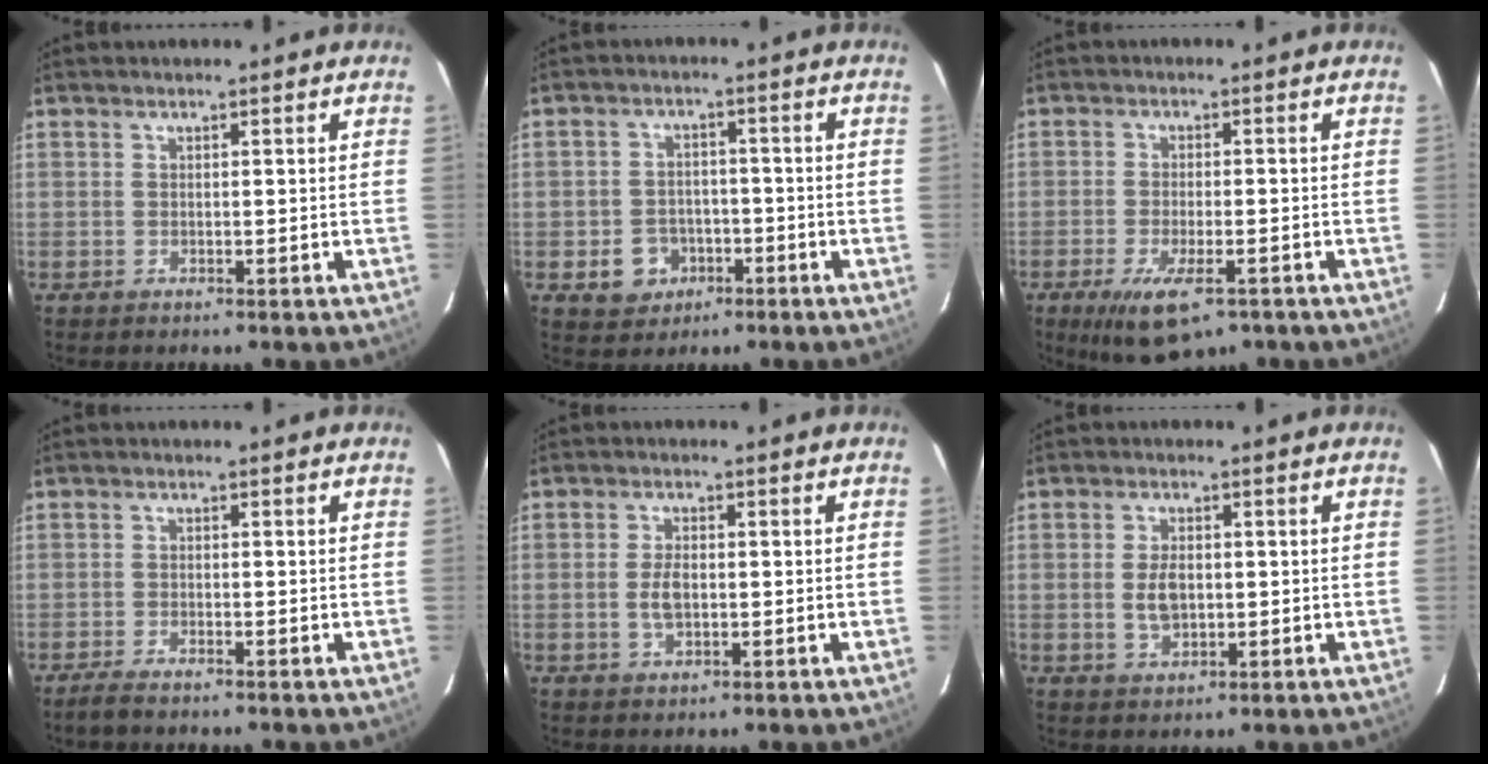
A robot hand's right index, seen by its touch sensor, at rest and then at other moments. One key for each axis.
{"total": 5.5, "fx": -2.1, "fy": 4.7, "fz": 1.8, "tx": -0.031, "ty": 0.007, "tz": -0.024}
{"total": 8.7, "fx": -5.4, "fy": 2.9, "fz": 6.2, "tx": -0.107, "ty": -0.016, "tz": -0.083}
{"total": 2.9, "fx": -2.4, "fy": 0.3, "fz": 1.5, "tx": -0.031, "ty": -0.006, "tz": -0.039}
{"total": 3.3, "fx": -0.4, "fy": 1.5, "fz": 2.9, "tx": -0.061, "ty": 0.000, "tz": -0.008}
{"total": 3.9, "fx": -0.2, "fy": 2.0, "fz": 3.3, "tx": -0.066, "ty": -0.001, "tz": 0.000}